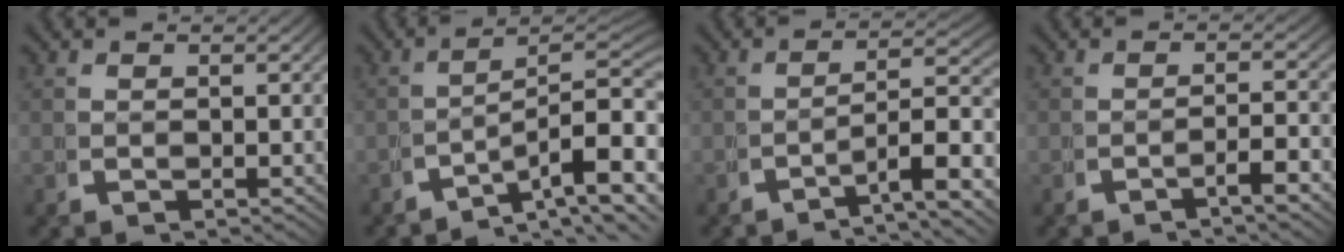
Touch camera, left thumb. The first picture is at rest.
{"total": 9.1, "force": [-3.1, 4.8, 7.1], "torque": [-0.092, -0.034, -0.036]}
{"total": 6.3, "force": [-2.7, 2.3, 5.2], "torque": [-0.081, -0.012, -0.036]}
{"total": 2.3, "force": [-1.1, 0.2, 2.0], "torque": [-0.032, 0.007, -0.024]}